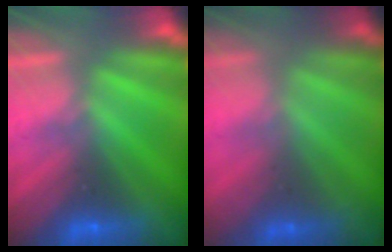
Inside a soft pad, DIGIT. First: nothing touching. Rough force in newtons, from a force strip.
{"total": 1.7}